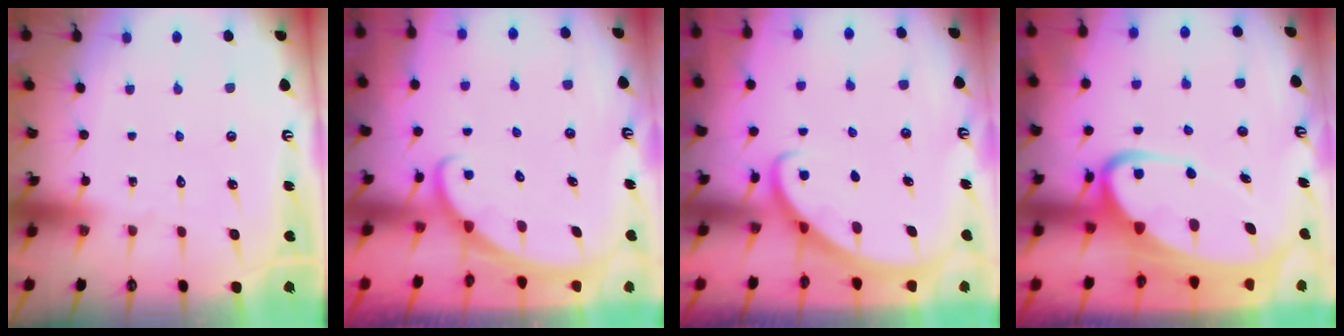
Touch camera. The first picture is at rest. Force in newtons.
{"total": 1.6, "press": 1.6, "slide": 0.0}
{"total": 2.7, "press": 2.7, "slide": 0.2}
{"total": 9.2, "press": 9.1, "slide": 0.8}